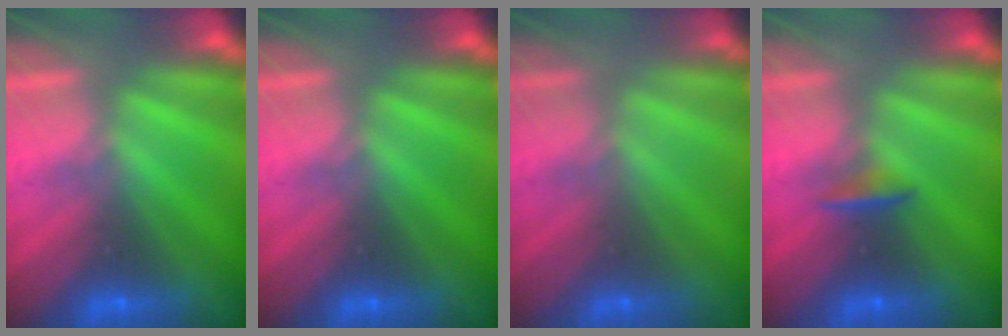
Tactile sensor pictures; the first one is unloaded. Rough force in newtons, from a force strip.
{"total": 0.0}
{"total": 4.8}
{"total": 1.5}